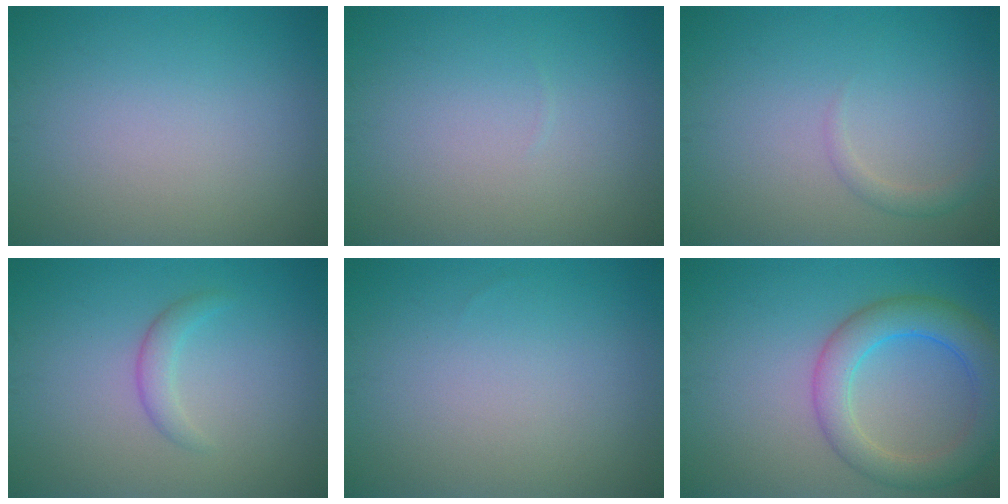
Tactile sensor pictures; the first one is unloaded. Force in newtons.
{"total": 0.0}
{"total": 1.2, "press": 1.2, "slide": 0.1}
{"total": 1.7, "press": 1.7, "slide": 0.2}
{"total": 0.0}
{"total": 5.7, "press": 5.7, "slide": 0.2}